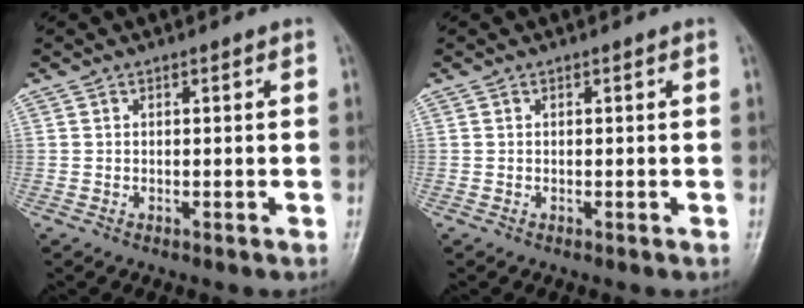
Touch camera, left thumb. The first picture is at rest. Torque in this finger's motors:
{"motor_torque": [0.01, 0.00, 0.01, -0.04, 0.00]}